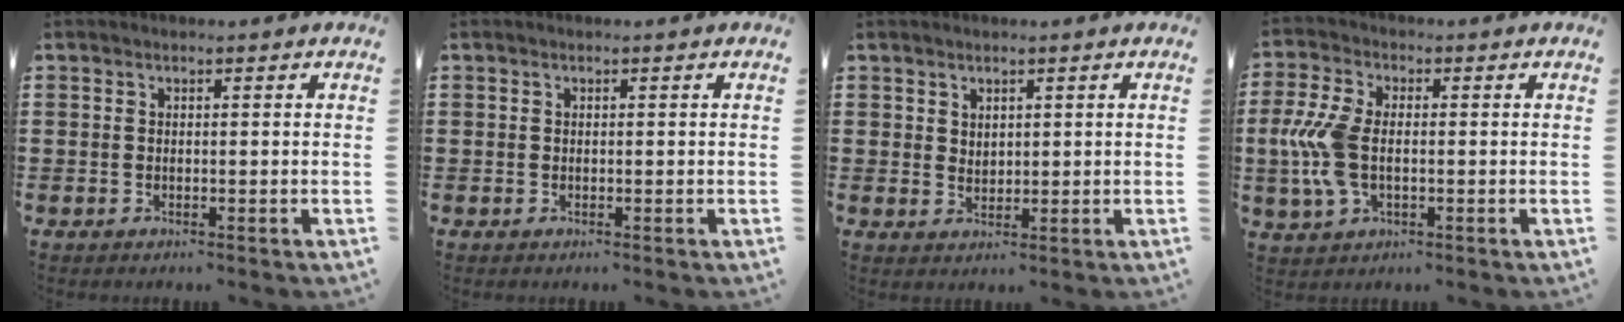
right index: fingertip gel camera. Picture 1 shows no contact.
{"total": 0.0}
{"total": 3.8, "force": [3.1, 2.1, 0.2], "torque": [-0.015, 0.001, 0.061]}
{"total": 8.7, "force": [-0.5, 4.9, 7.2], "torque": [-0.187, -0.004, -0.018]}